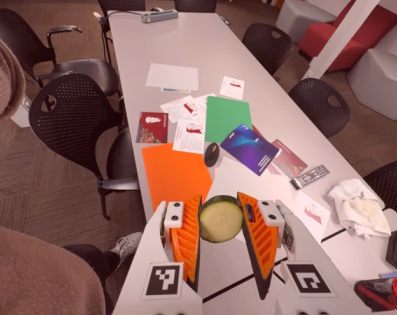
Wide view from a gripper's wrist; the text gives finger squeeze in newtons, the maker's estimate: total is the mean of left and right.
{"total": 15.9, "left": 17.4, "right": 14.4}